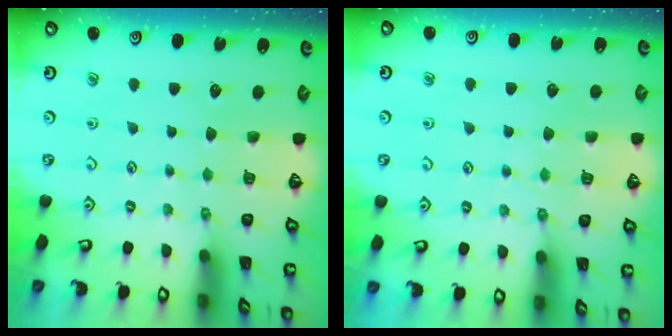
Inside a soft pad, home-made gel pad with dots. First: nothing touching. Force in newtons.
{"total": 5.2, "press": 5.2, "slide": 0.7}